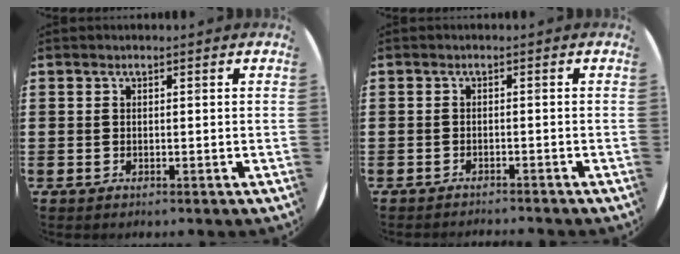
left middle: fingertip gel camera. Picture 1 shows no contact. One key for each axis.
{"total": 0.7, "fx": -0.7, "fy": -0.1, "fz": 0.0, "tx": -0.004, "ty": 0.000, "tz": -0.015}